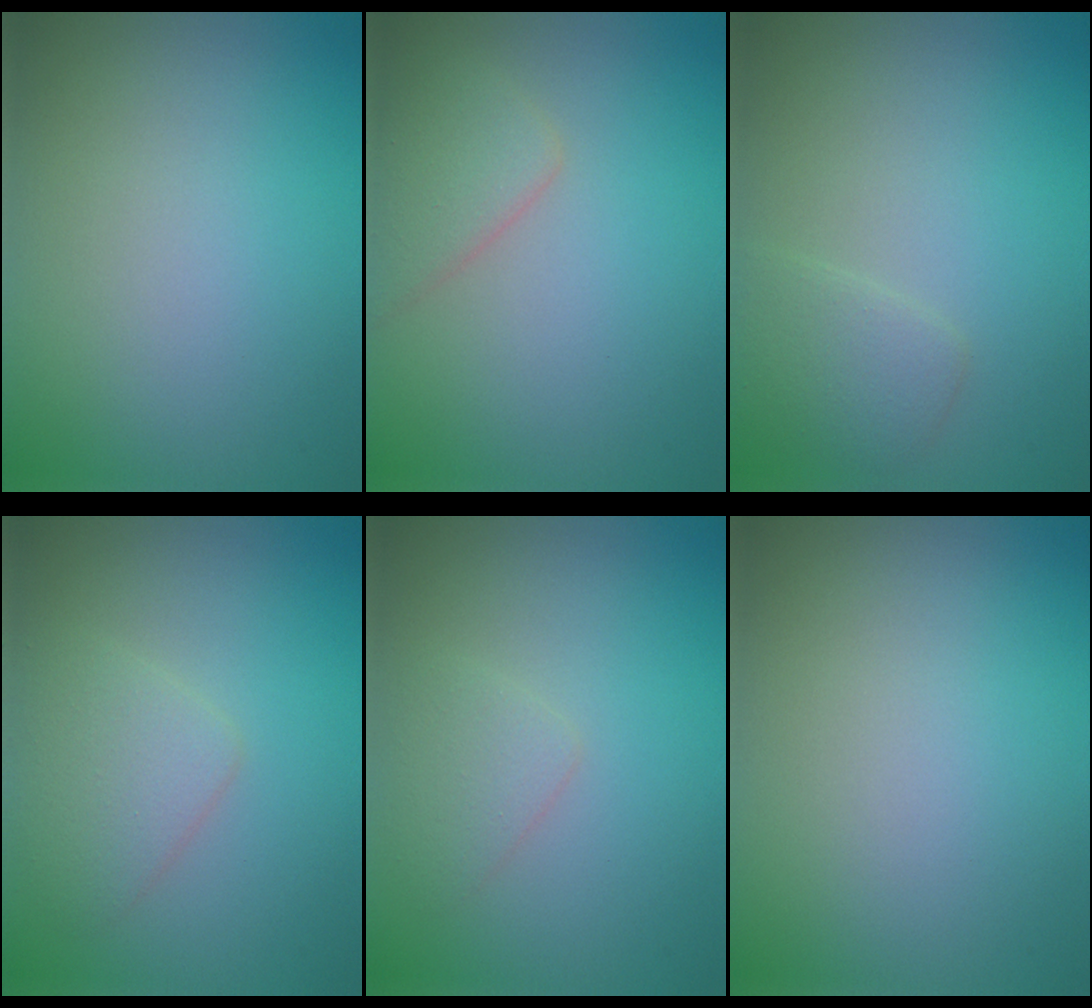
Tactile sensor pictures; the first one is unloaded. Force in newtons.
{"total": 2.5, "press": 2.5, "slide": 0.2}
{"total": 2.1, "press": 2.1, "slide": 0.2}
{"total": 2.8, "press": 2.8, "slide": 0.0}
{"total": 1.6, "press": 1.6, "slide": 0.1}
{"total": 0.0}